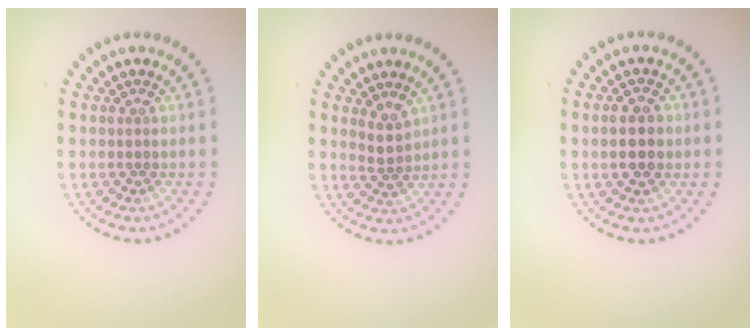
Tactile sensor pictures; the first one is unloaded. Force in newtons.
{"total": 1.8, "press": 1.2, "slide": 1.3}
{"total": 3.0, "press": 3.0, "slide": 0.1}